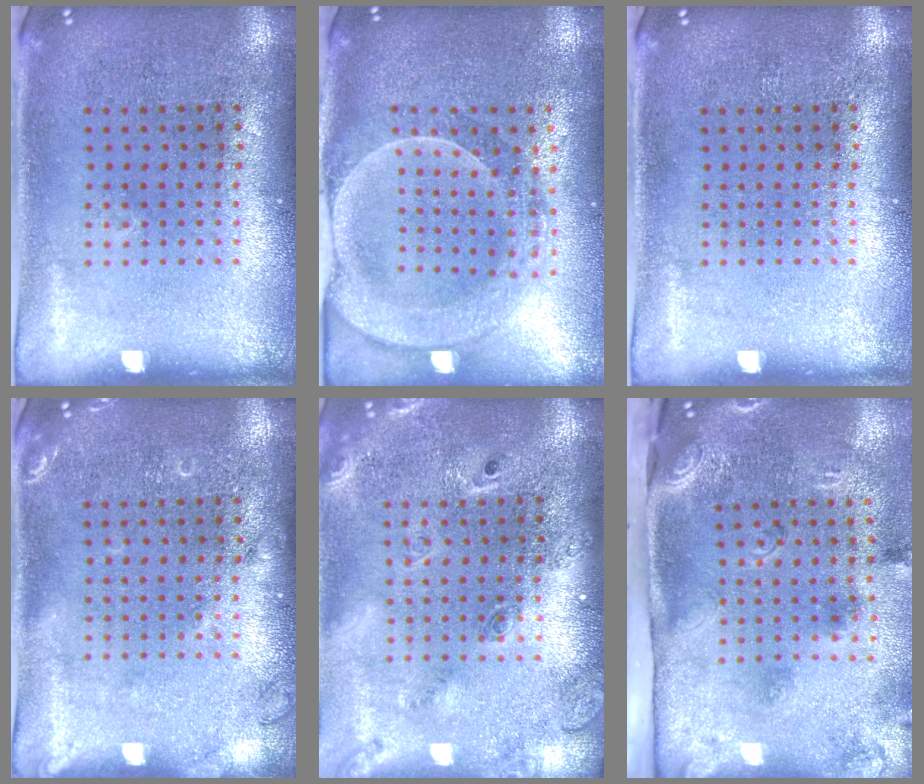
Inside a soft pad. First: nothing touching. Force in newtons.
{"total": 2.2, "press": 2.0, "slide": 0.9}
{"total": 0.0}
{"total": 1.5, "press": 1.5, "slide": 0.3}
{"total": 2.3, "press": 1.7, "slide": 1.5}
{"total": 3.0, "press": 1.9, "slide": 2.3}